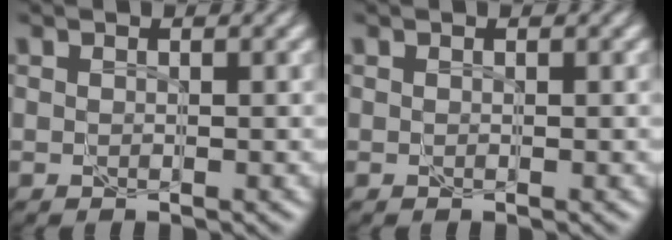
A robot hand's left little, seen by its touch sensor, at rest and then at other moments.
{"total": 0.0}